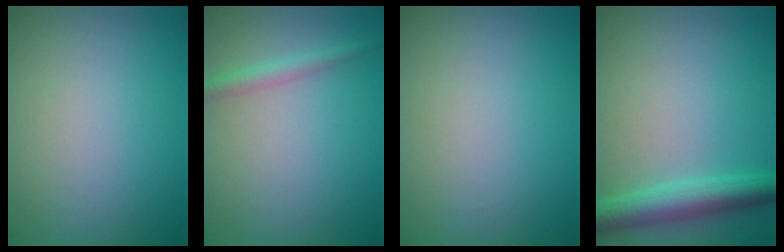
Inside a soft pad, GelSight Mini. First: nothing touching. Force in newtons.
{"total": 1.7, "press": 1.7, "slide": 0.1}
{"total": 0.0}
{"total": 4.4, "press": 4.4, "slide": 0.2}